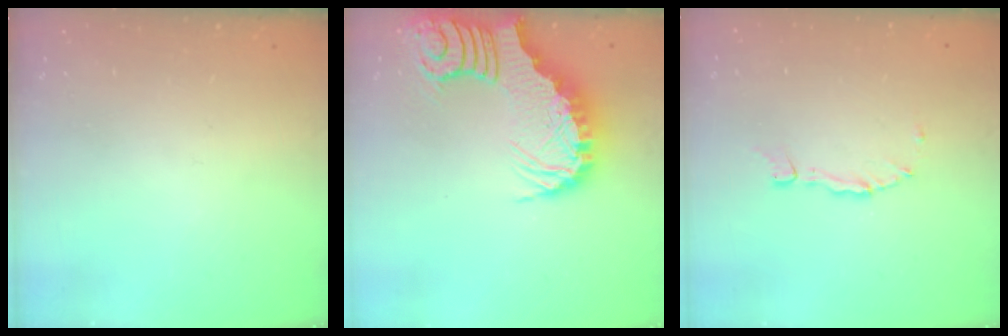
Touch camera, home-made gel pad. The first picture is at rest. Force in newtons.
{"total": 3.6, "press": 3.6, "slide": 0.7}
{"total": 3.0, "press": 2.9, "slide": 0.3}